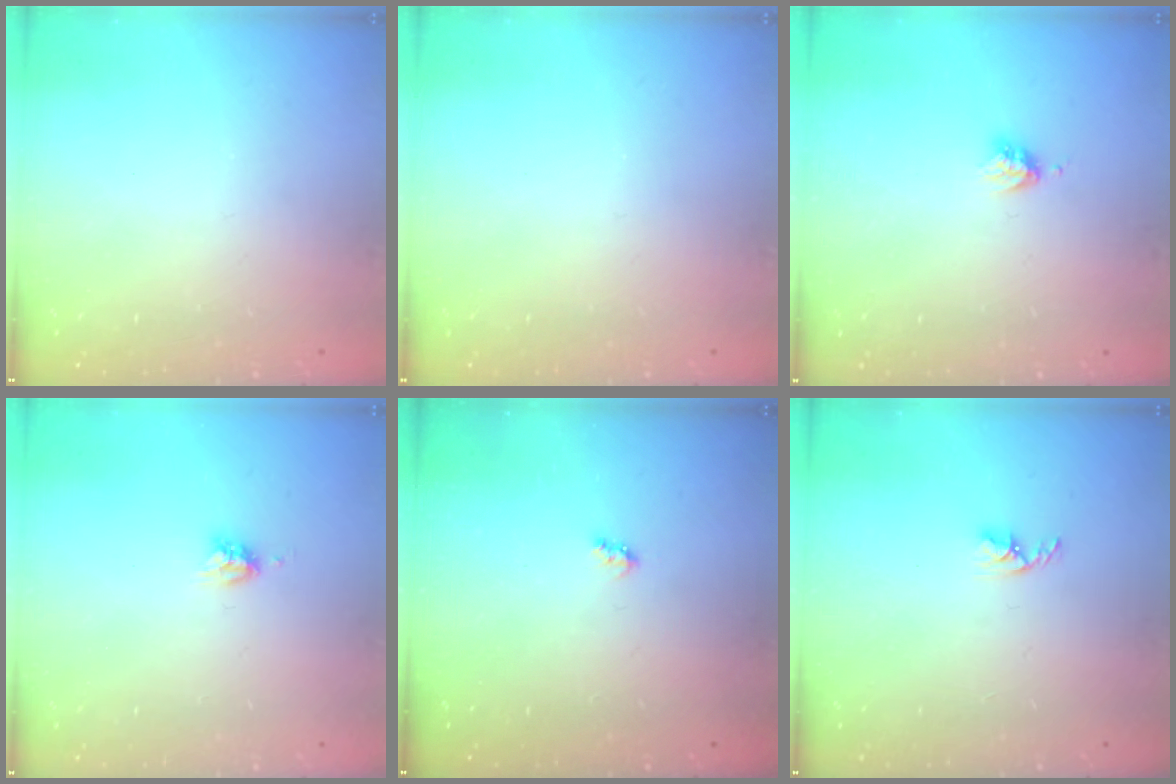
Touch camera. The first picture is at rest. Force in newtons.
{"total": 0.0}
{"total": 3.2, "press": 3.2, "slide": 0.3}
{"total": 4.2, "press": 4.2, "slide": 0.1}
{"total": 2.6, "press": 2.6, "slide": 0.4}
{"total": 2.7, "press": 2.7, "slide": 0.5}